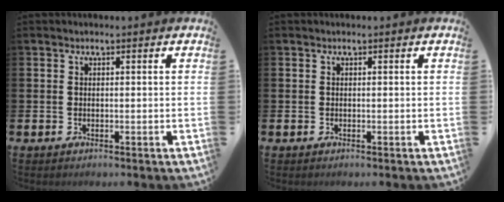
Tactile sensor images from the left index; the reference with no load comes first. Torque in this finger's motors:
{"motor_torque": [0.00, 0.00, 0.00, 0.02]}